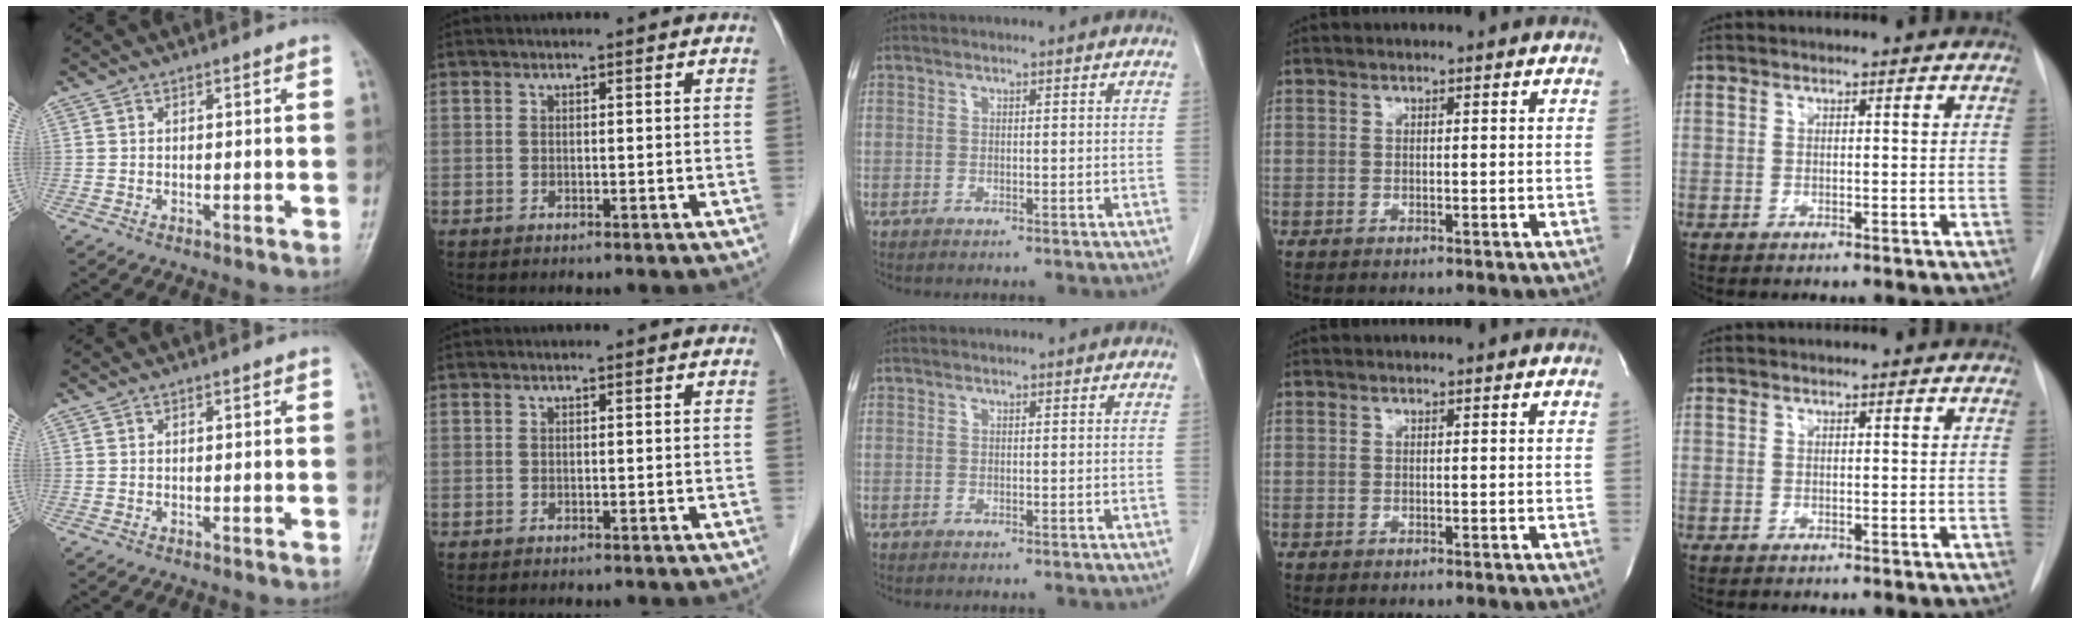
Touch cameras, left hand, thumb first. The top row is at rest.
{}